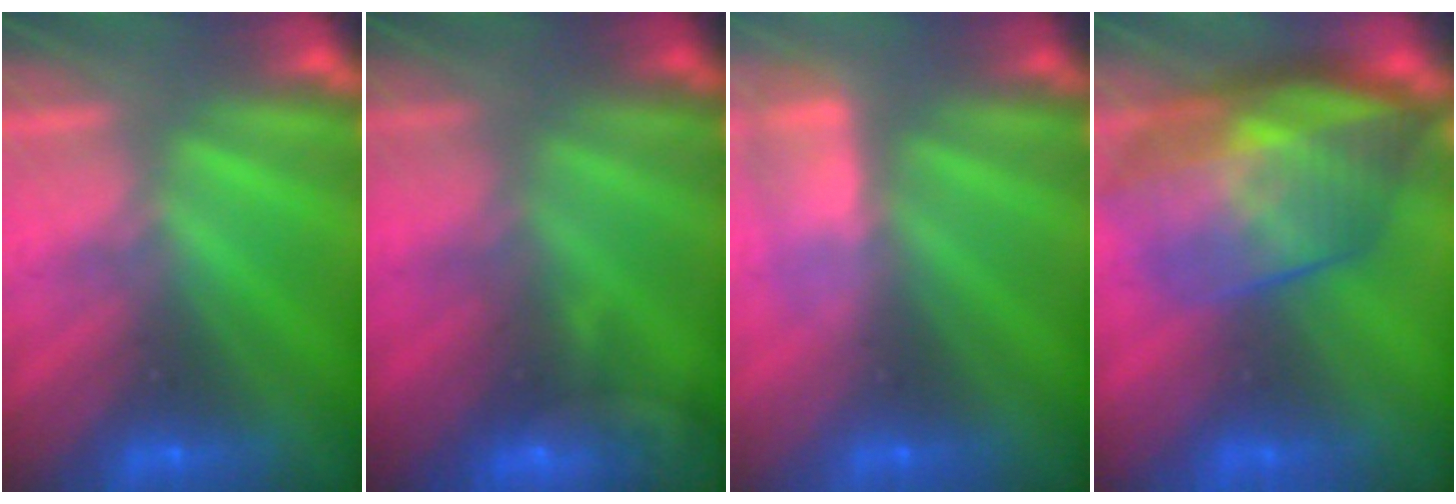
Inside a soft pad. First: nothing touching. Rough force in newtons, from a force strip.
{"total": 4.6}
{"total": 2.9}
{"total": 10.6}